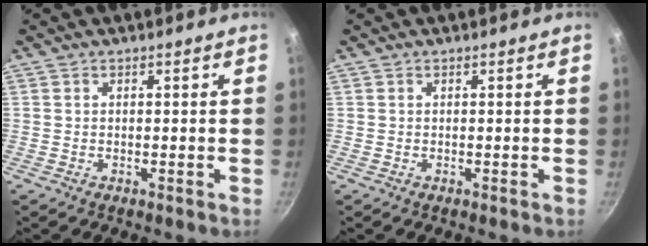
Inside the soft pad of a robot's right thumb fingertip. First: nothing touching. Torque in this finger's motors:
{"motor_torque": [0.00, 0.00, 0.01, 0.01, 0.02]}